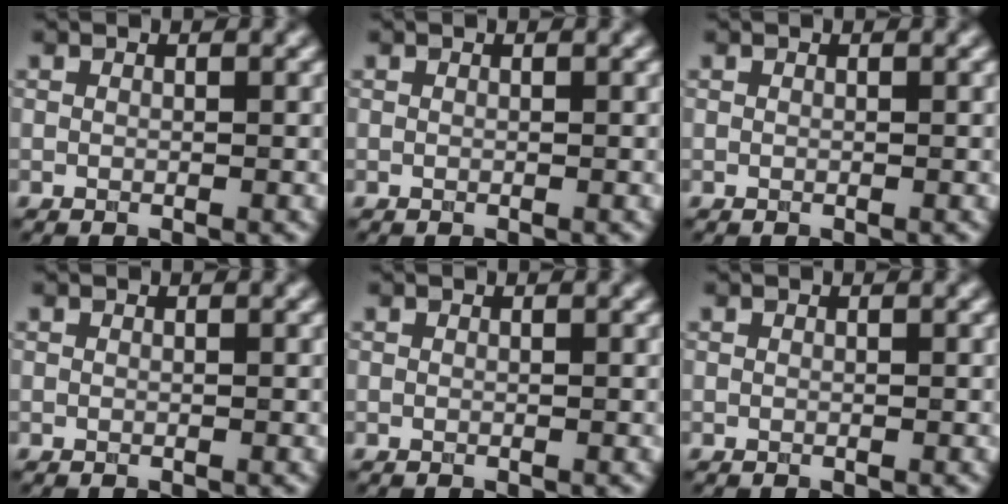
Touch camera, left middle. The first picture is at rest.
{"total": 0.0}
{"total": 0.0}
{"total": 0.0}
{"total": 0.0}
{"total": 0.0}